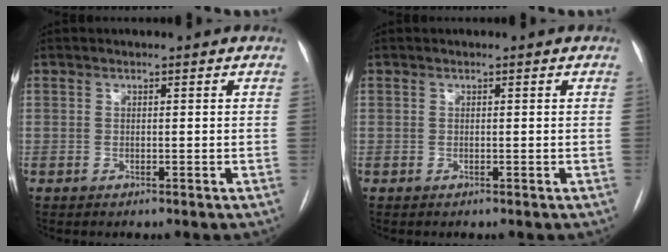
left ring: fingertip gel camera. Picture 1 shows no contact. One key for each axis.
{"total": 0.0}